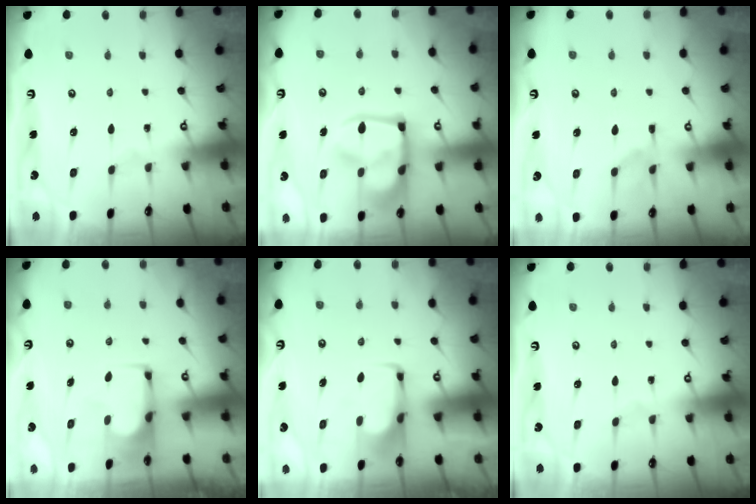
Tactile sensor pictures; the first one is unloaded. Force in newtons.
{"total": 12.7, "press": 12.6, "slide": 1.6}
{"total": 1.6, "press": 0.8, "slide": 1.4}
{"total": 1.6, "press": 1.5, "slide": 0.1}
{"total": 1.7, "press": 1.6, "slide": 0.5}
{"total": 0.0}